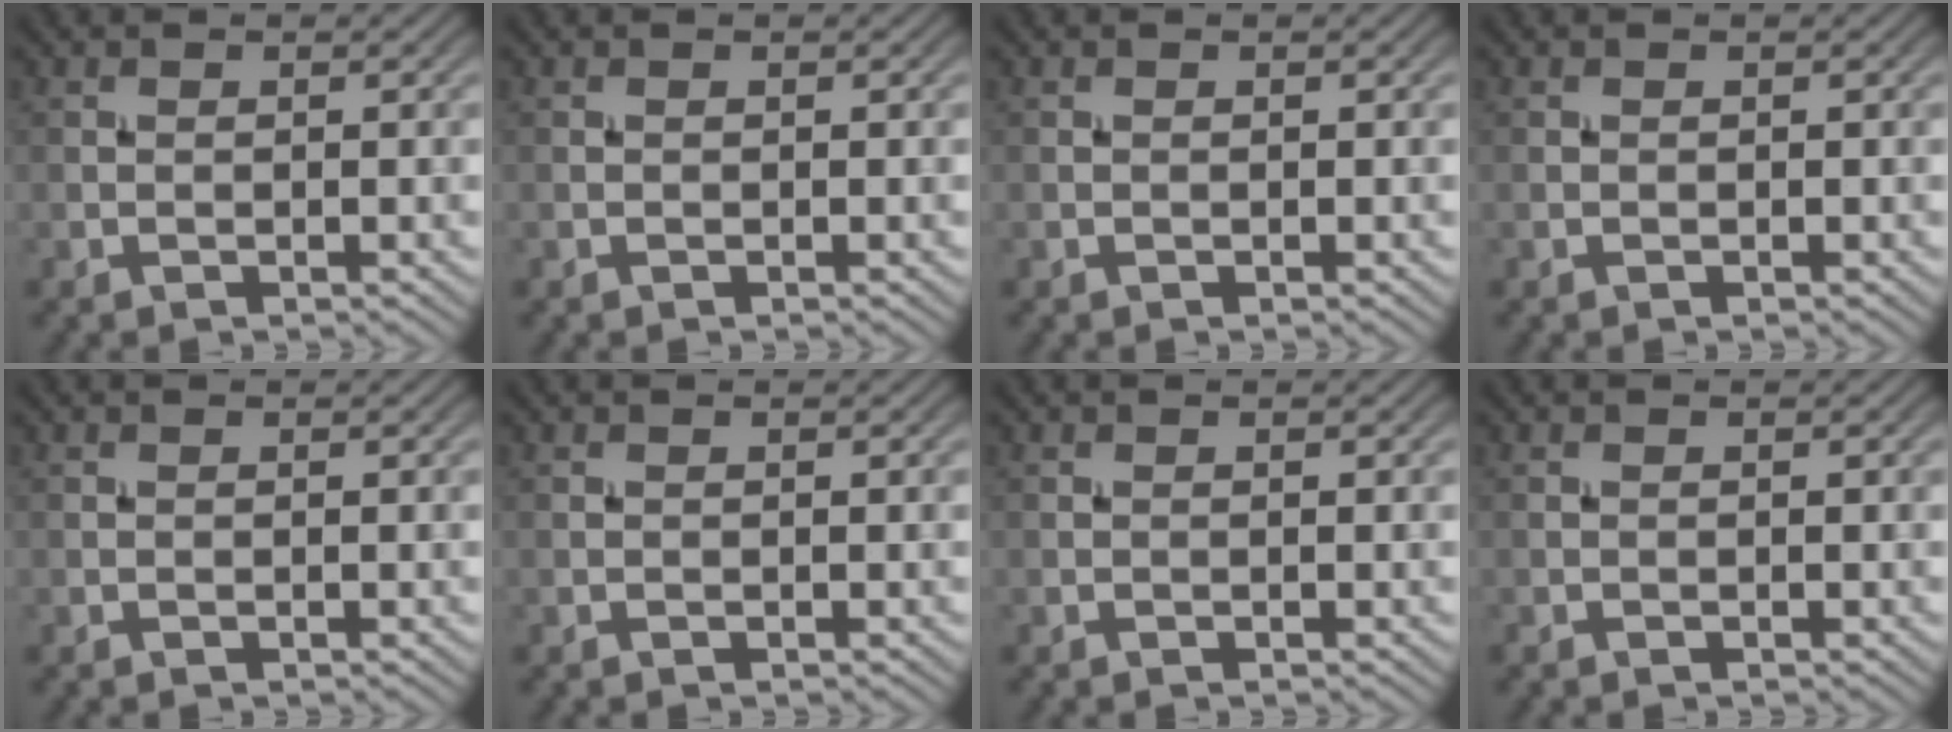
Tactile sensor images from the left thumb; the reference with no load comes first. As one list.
[{"total": 0.0}, {"total": 0.0}, {"total": 0.0}, {"total": 0.0}, {"total": 0.0}, {"total": 0.0}, {"total": 0.0}]